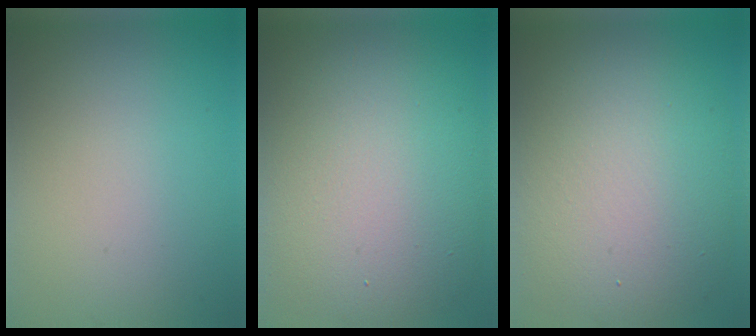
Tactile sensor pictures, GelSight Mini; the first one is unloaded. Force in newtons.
{"total": 13.8, "press": 13.7, "slide": 0.7}
{"total": 11.7, "press": 11.7, "slide": 0.8}